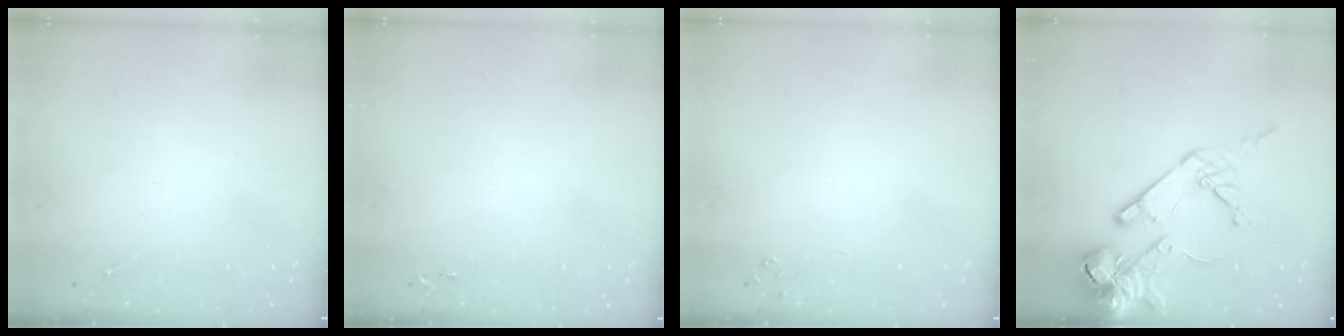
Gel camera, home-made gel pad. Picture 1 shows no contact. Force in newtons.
{"total": 2.6, "press": 2.6, "slide": 0.3}
{"total": 2.8, "press": 2.8, "slide": 0.3}
{"total": 23.3, "press": 23.1, "slide": 3.0}